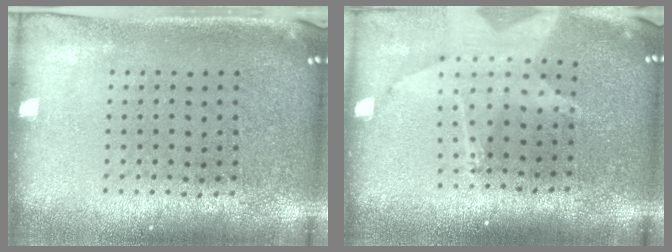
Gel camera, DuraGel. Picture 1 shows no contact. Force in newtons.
{"total": 1.7, "press": 1.5, "slide": 0.9}